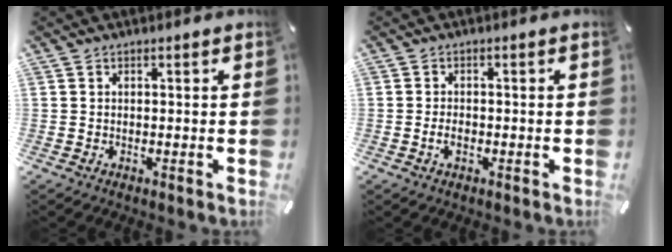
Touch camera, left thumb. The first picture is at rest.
{"total": 1.8, "force": [-0.6, 1.0, 1.3], "torque": [-0.024, 0.002, -0.012]}